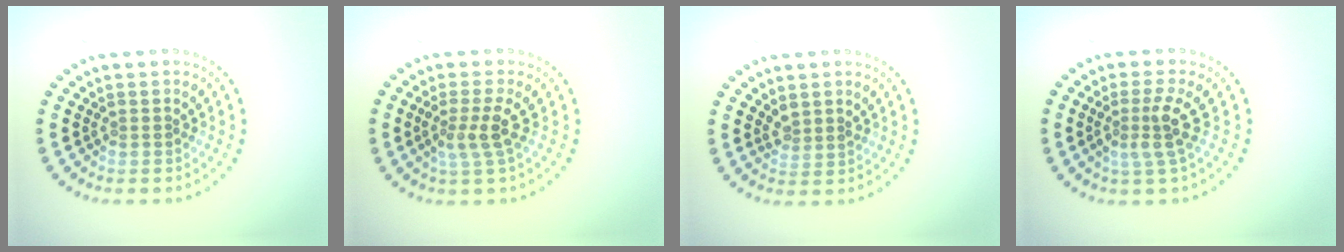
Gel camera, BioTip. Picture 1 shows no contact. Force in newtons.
{"total": 2.4, "press": 1.9, "slide": 1.5}
{"total": 1.4, "press": 1.1, "slide": 0.8}
{"total": 2.9, "press": 2.2, "slide": 1.9}